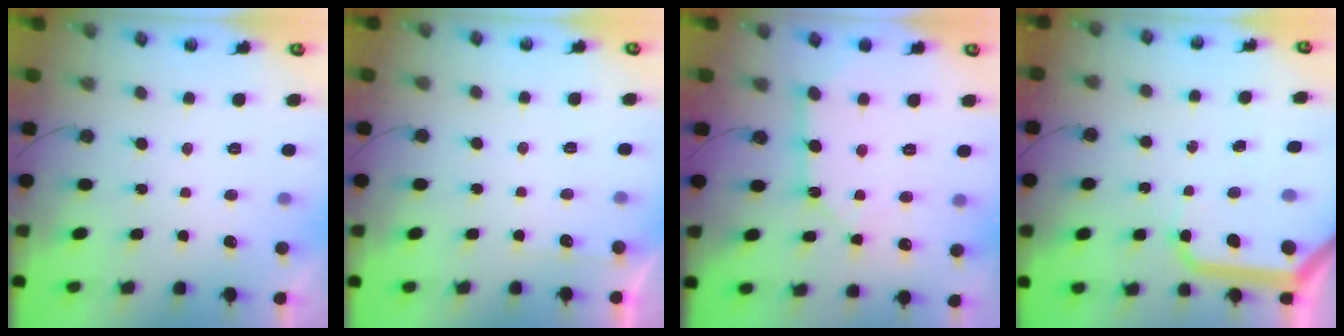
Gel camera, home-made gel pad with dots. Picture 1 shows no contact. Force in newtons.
{"total": 2.7, "press": 2.7, "slide": 0.4}
{"total": 10.5, "press": 10.5, "slide": 1.2}
{"total": 14.1, "press": 14.0, "slide": 1.9}